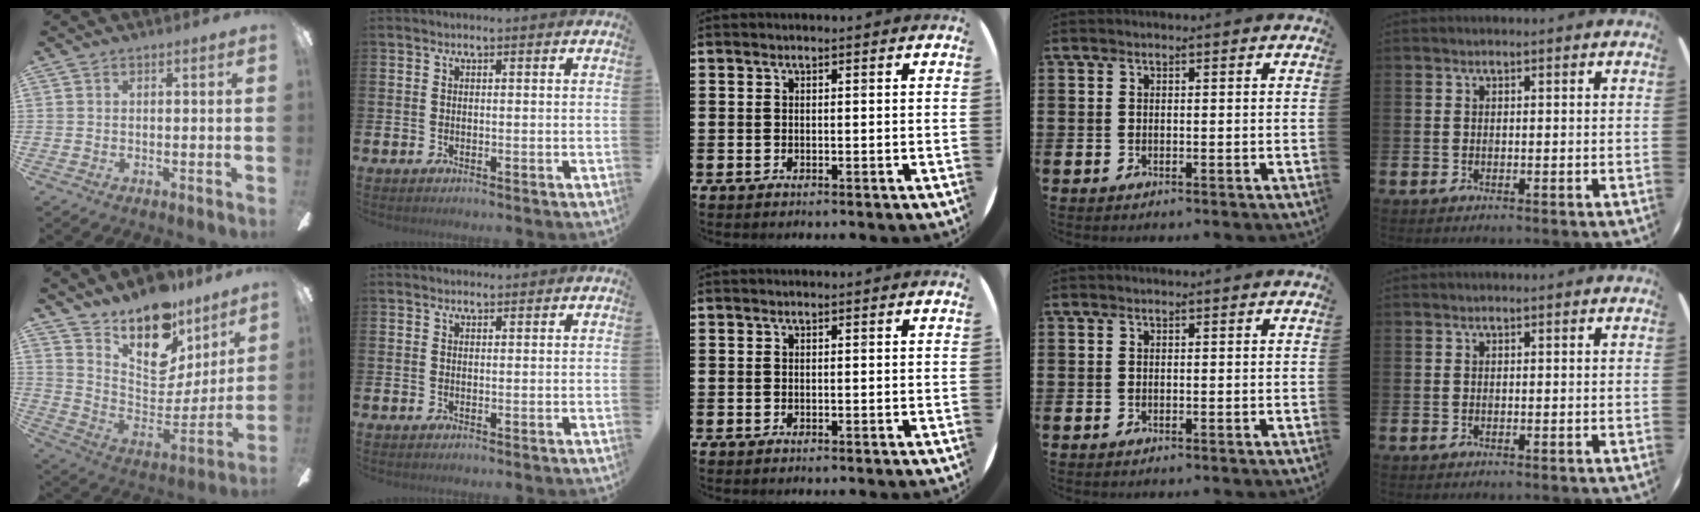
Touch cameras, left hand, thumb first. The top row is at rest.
{"thumb": {"total": 17.1, "force": [13.4, 8.1, 7.0], "torque": [-0.116, -0.108, 0.239]}, "index": {"total": 1.1, "force": [1.1, 0.4, 0.0], "torque": [0.007, 0.000, 0.018]}}